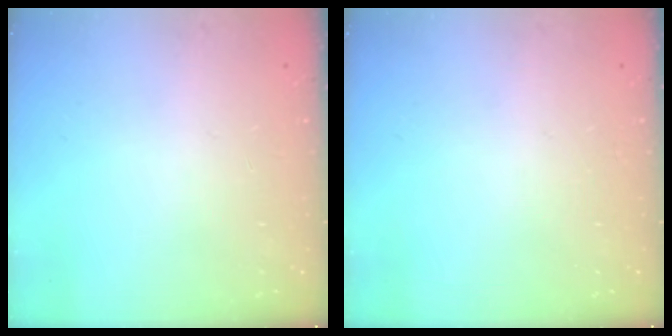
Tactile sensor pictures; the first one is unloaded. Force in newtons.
{"total": 0.0}